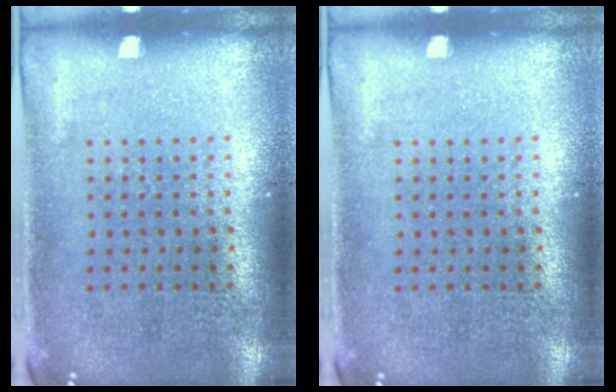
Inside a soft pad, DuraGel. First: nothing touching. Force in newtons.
{"total": 0.0}